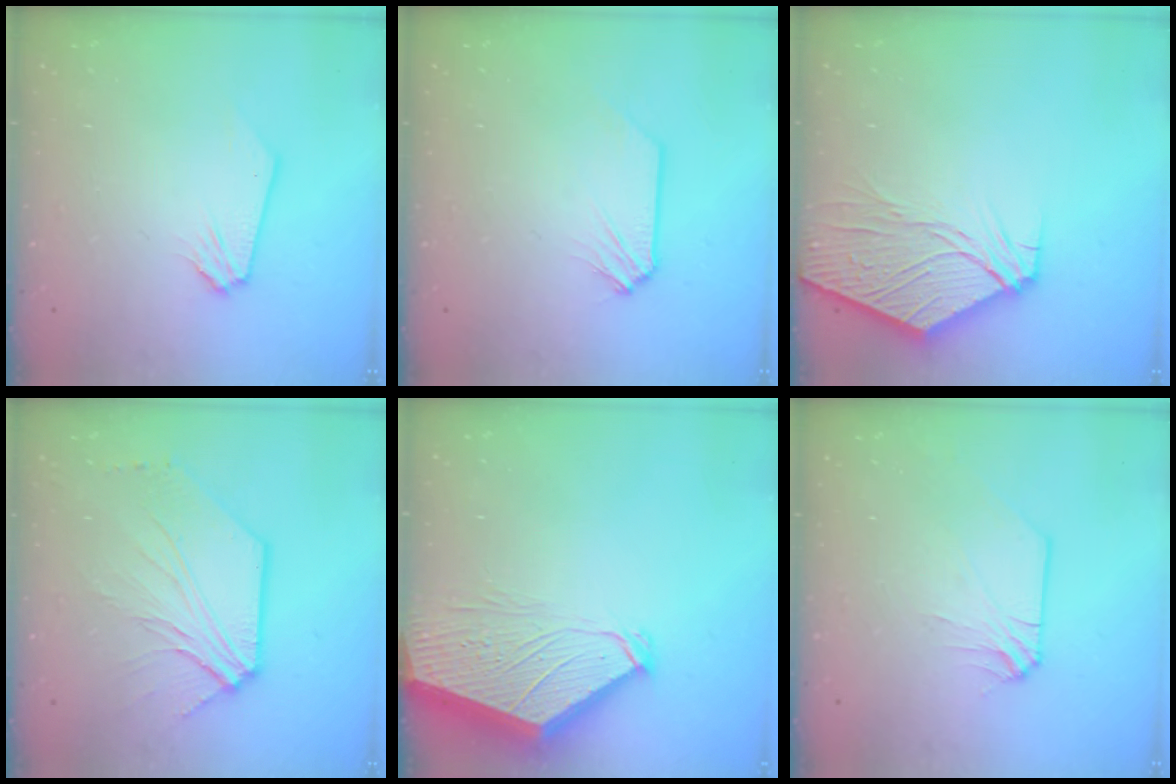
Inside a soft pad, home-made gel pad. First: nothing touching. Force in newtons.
{"total": 0.0}
{"total": 10.5, "press": 10.4, "slide": 1.9}
{"total": 8.5, "press": 8.5, "slide": 0.8}
{"total": 4.9, "press": 4.8, "slide": 0.7}
{"total": 0.0}